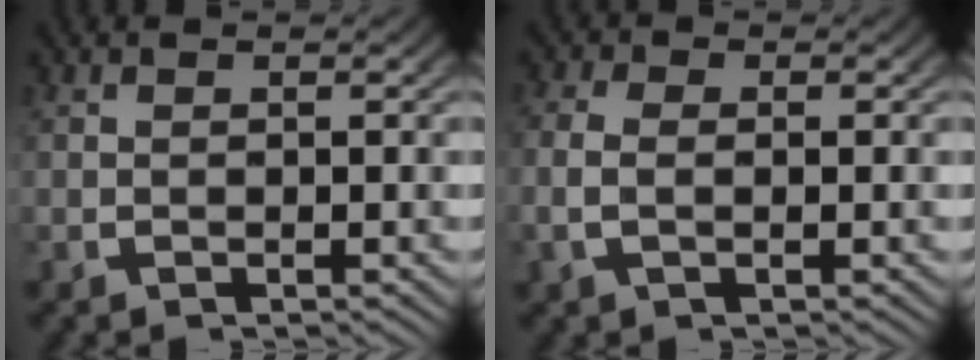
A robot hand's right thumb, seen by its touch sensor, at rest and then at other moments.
{"total": 1.5, "force": [-1.4, 0.4, 0.5], "torque": [-0.038, -0.015, -0.017]}